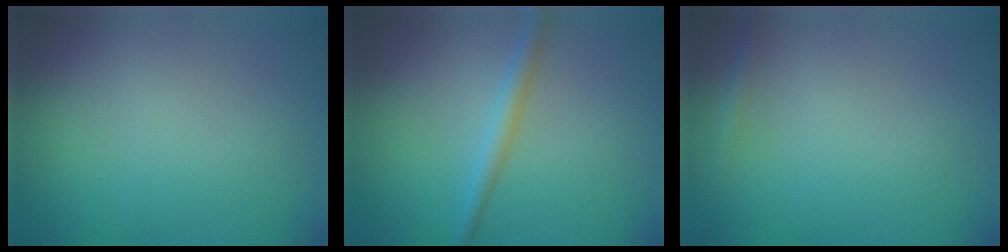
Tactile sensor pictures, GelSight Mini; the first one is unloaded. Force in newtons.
{"total": 1.9, "press": 1.9, "slide": 0.0}
{"total": 1.1, "press": 1.1, "slide": 0.1}